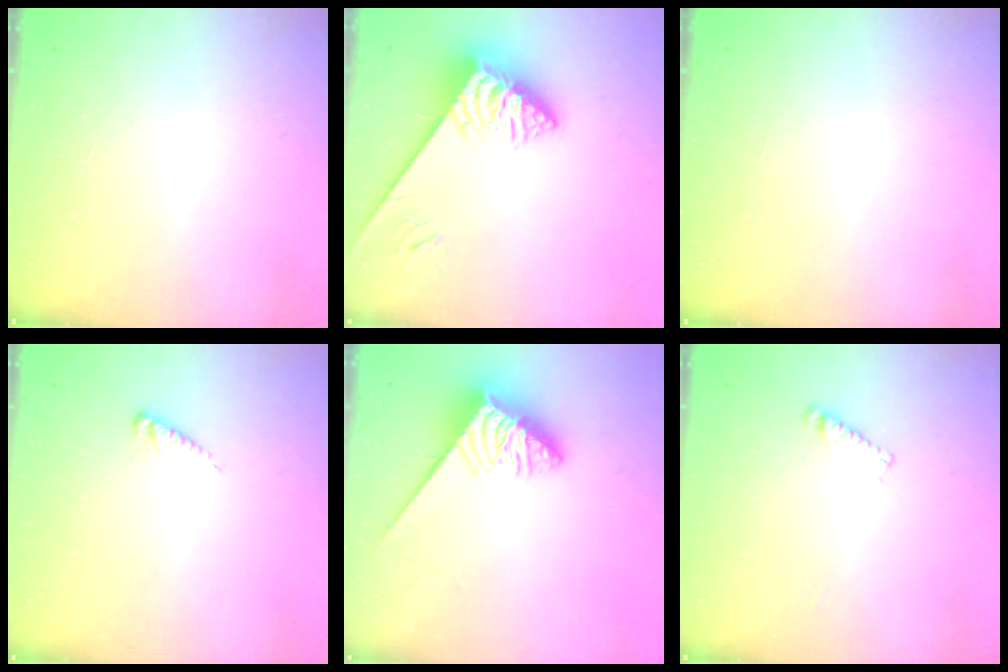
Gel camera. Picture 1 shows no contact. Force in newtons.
{"total": 4.9, "press": 4.9, "slide": 0.4}
{"total": 0.0}
{"total": 2.9, "press": 2.9, "slide": 0.4}
{"total": 3.9, "press": 3.9, "slide": 0.6}
{"total": 2.9, "press": 2.9, "slide": 0.4}